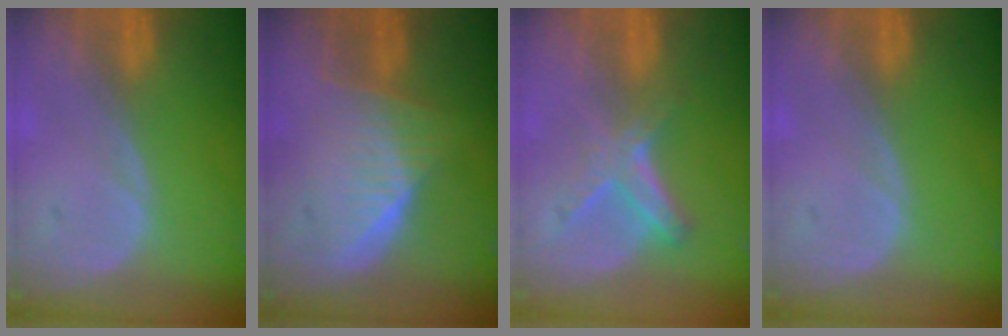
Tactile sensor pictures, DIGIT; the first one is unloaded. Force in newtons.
{"total": 6.2, "press": 6.1, "slide": 1.2}
{"total": 5.8, "press": 5.2, "slide": 2.5}
{"total": 0.0}